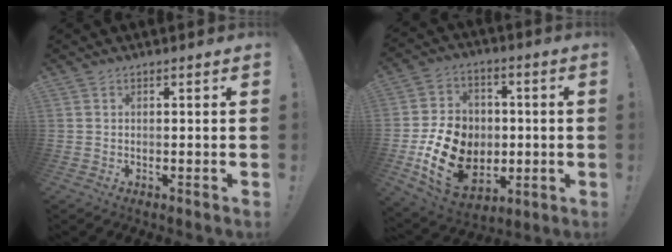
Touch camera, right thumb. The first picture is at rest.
{"total": 19.0, "force": [-3.4, 15.1, 11.0], "torque": [-0.191, 0.022, -0.042]}